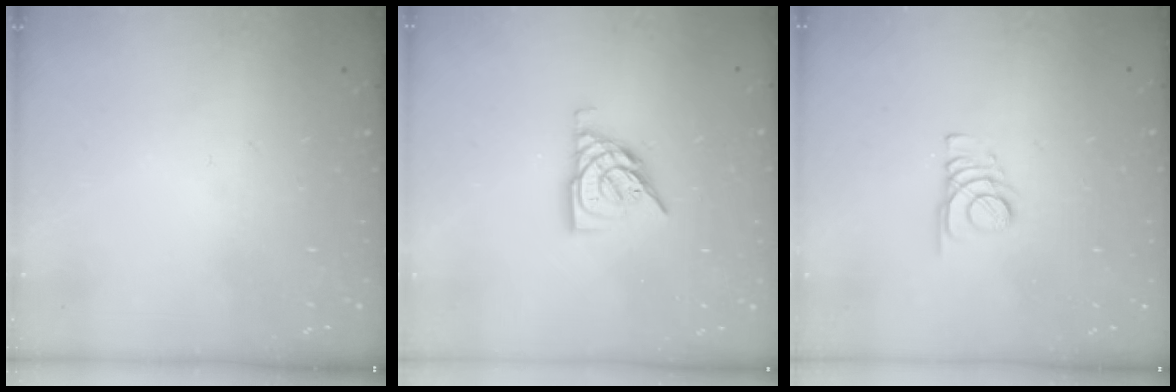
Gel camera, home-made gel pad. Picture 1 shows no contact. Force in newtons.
{"total": 9.3, "press": 9.2, "slide": 1.2}
{"total": 1.8, "press": 1.7, "slide": 0.1}